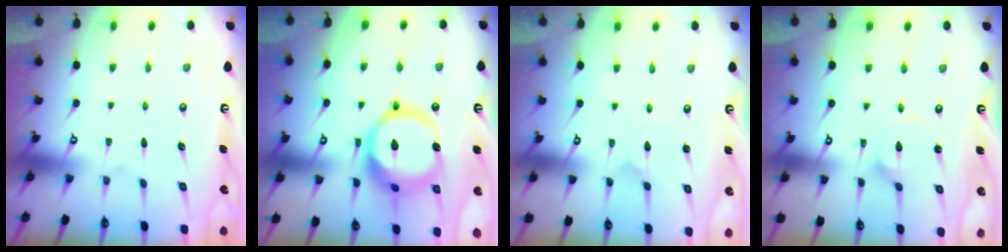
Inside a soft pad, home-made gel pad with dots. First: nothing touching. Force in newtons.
{"total": 17.3, "press": 17.2, "slide": 2.4}
{"total": 1.0, "press": 1.0, "slide": 0.0}
{"total": 1.7, "press": 1.7, "slide": 0.2}